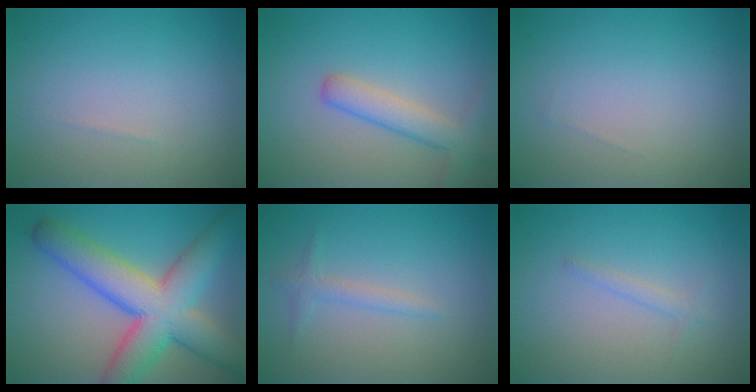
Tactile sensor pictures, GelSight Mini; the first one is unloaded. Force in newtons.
{"total": 3.3, "press": 3.3, "slide": 0.2}
{"total": 0.0}
{"total": 9.9, "press": 9.9, "slide": 0.4}
{"total": 1.3, "press": 1.3, "slide": 0.0}
{"total": 1.0, "press": 1.0, "slide": 0.0}